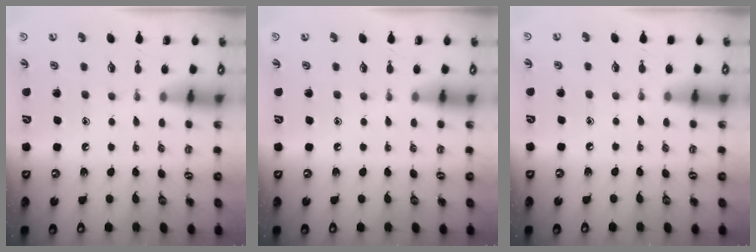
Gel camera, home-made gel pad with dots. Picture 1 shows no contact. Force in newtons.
{"total": 0.0}
{"total": 2.6, "press": 2.6, "slide": 0.3}